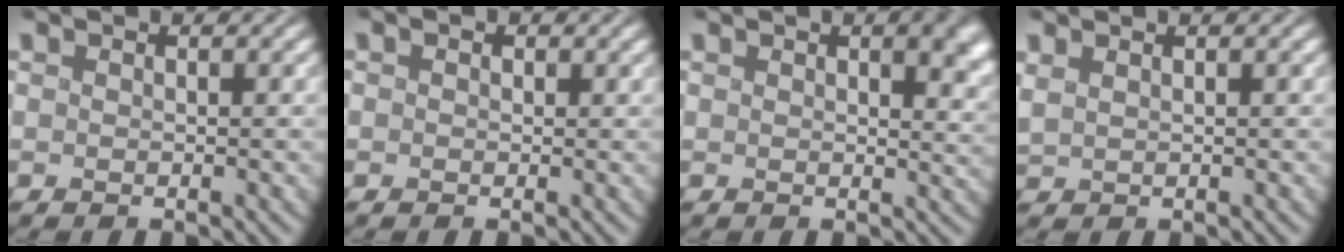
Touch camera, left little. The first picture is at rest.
{"total": 0.6, "force": [-0.1, 0.6, 0.3], "torque": [-0.003, 0.002, -0.008]}
{"total": 5.4, "force": [2.3, 3.1, 3.8], "torque": [-0.059, -0.013, 0.047]}
{"total": 1.1, "force": [0.7, 0.4, 0.7], "torque": [-0.021, 0.006, 0.017]}